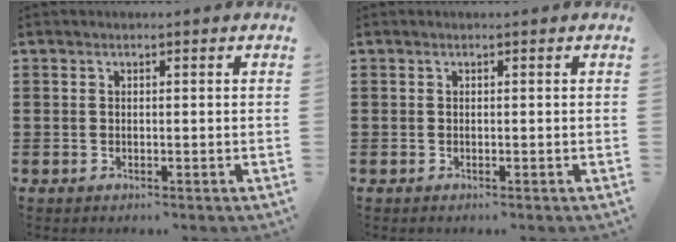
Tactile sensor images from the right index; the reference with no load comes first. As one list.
[{"total": 0.0}]